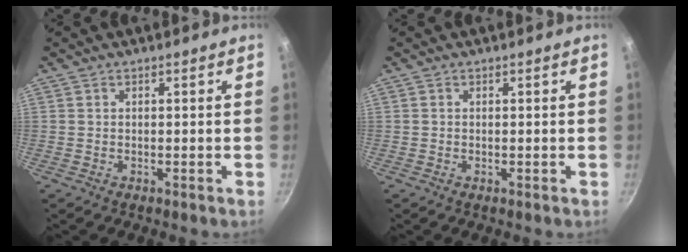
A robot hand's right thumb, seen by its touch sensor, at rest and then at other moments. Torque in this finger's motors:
{"motor_torque": [-0.65, -0.32, -0.14, -0.09, 0.05]}